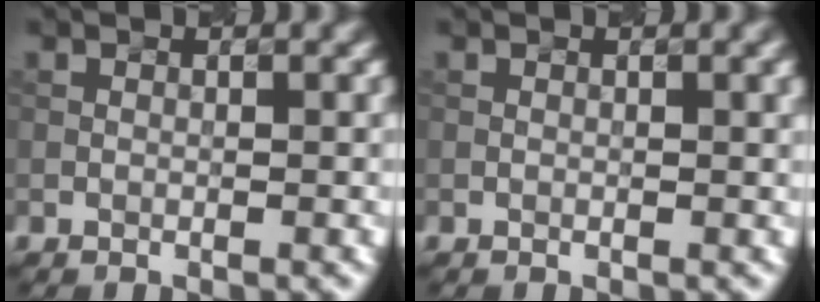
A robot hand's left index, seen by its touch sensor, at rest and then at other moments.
{"total": 1.4, "force": [0.4, 0.5, 1.3], "torque": [-0.013, 0.004, 0.003]}